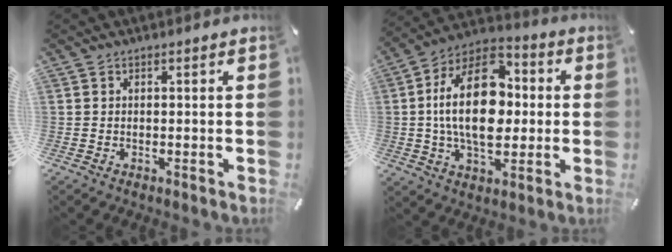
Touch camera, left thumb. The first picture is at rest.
{"total": 20.8, "force": [0.9, 13.2, 16.1], "torque": [-0.314, 0.003, 0.007]}